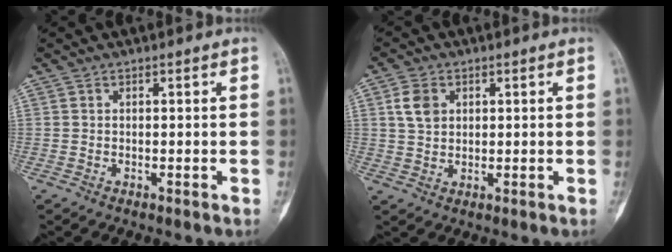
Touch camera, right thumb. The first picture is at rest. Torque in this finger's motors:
{"motor_torque": [0.80, 0.51, 0.10, -0.68, 0.05]}